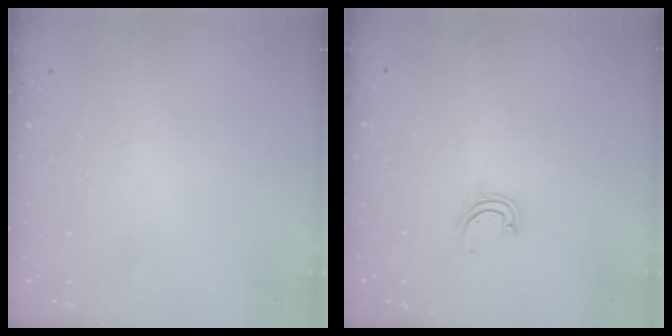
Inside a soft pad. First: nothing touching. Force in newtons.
{"total": 3.9, "press": 3.9, "slide": 0.3}